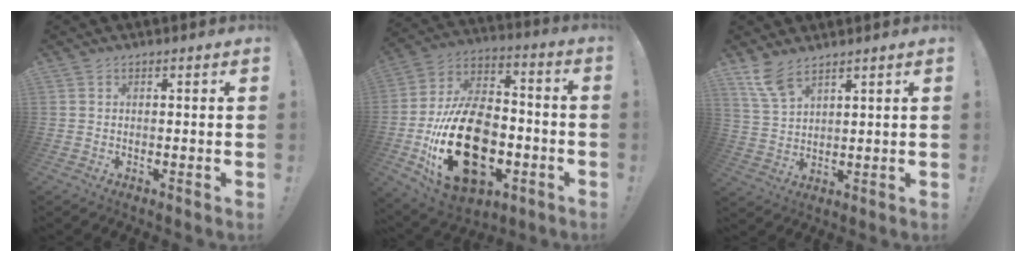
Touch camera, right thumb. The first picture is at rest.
{"total": 28.3, "force": [-8.3, 17.8, 20.4], "torque": [-0.381, 0.048, -0.120]}
{"total": 7.5, "force": [5.7, 2.6, 4.1], "torque": [-0.083, -0.025, 0.109]}